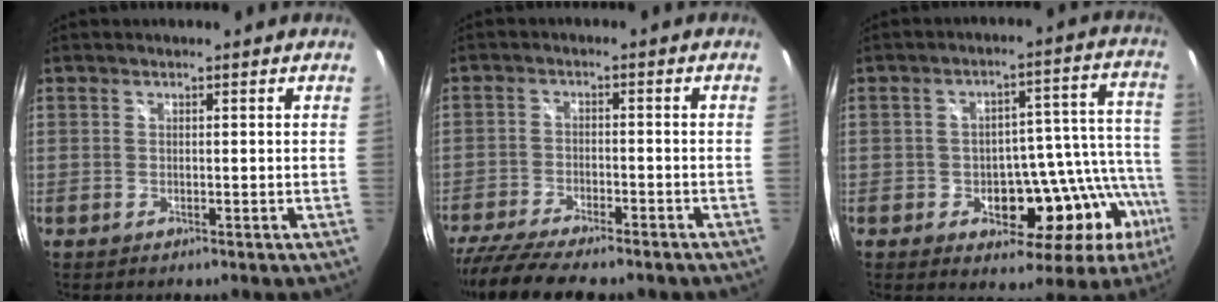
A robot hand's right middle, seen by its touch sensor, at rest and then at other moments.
{"total": 14.1, "force": [-11.8, 3.2, 7.1], "torque": [-0.153, -0.042, -0.192]}
{"total": 17.5, "force": [-7.8, 9.9, 12.2], "torque": [-0.145, 0.011, -0.095]}